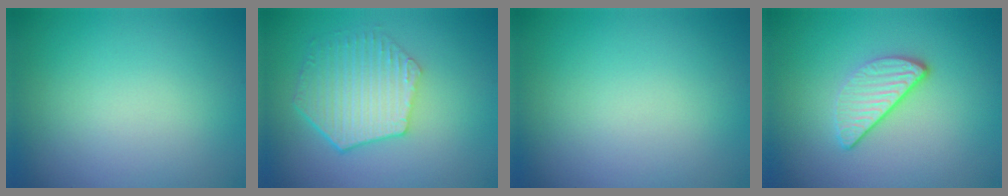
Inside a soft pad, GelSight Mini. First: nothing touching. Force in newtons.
{"total": 5.8, "press": 4.4, "slide": 3.7}
{"total": 0.0}
{"total": 2.9, "press": 2.4, "slide": 1.7}